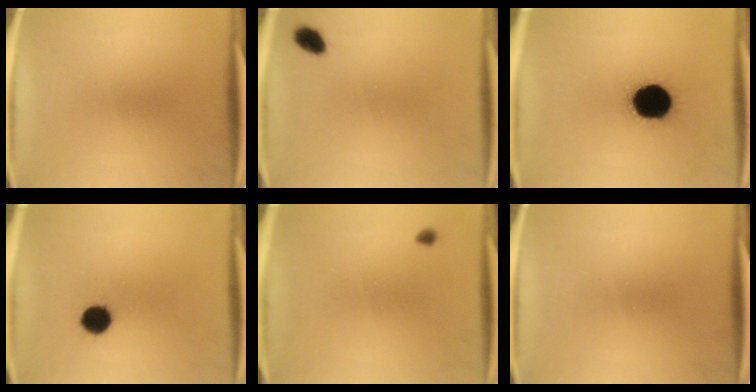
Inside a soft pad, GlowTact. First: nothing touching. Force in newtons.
{"total": 3.0}
{"total": 18.6}
{"total": 5.9}
{"total": 0.8}
{"total": 0.0}